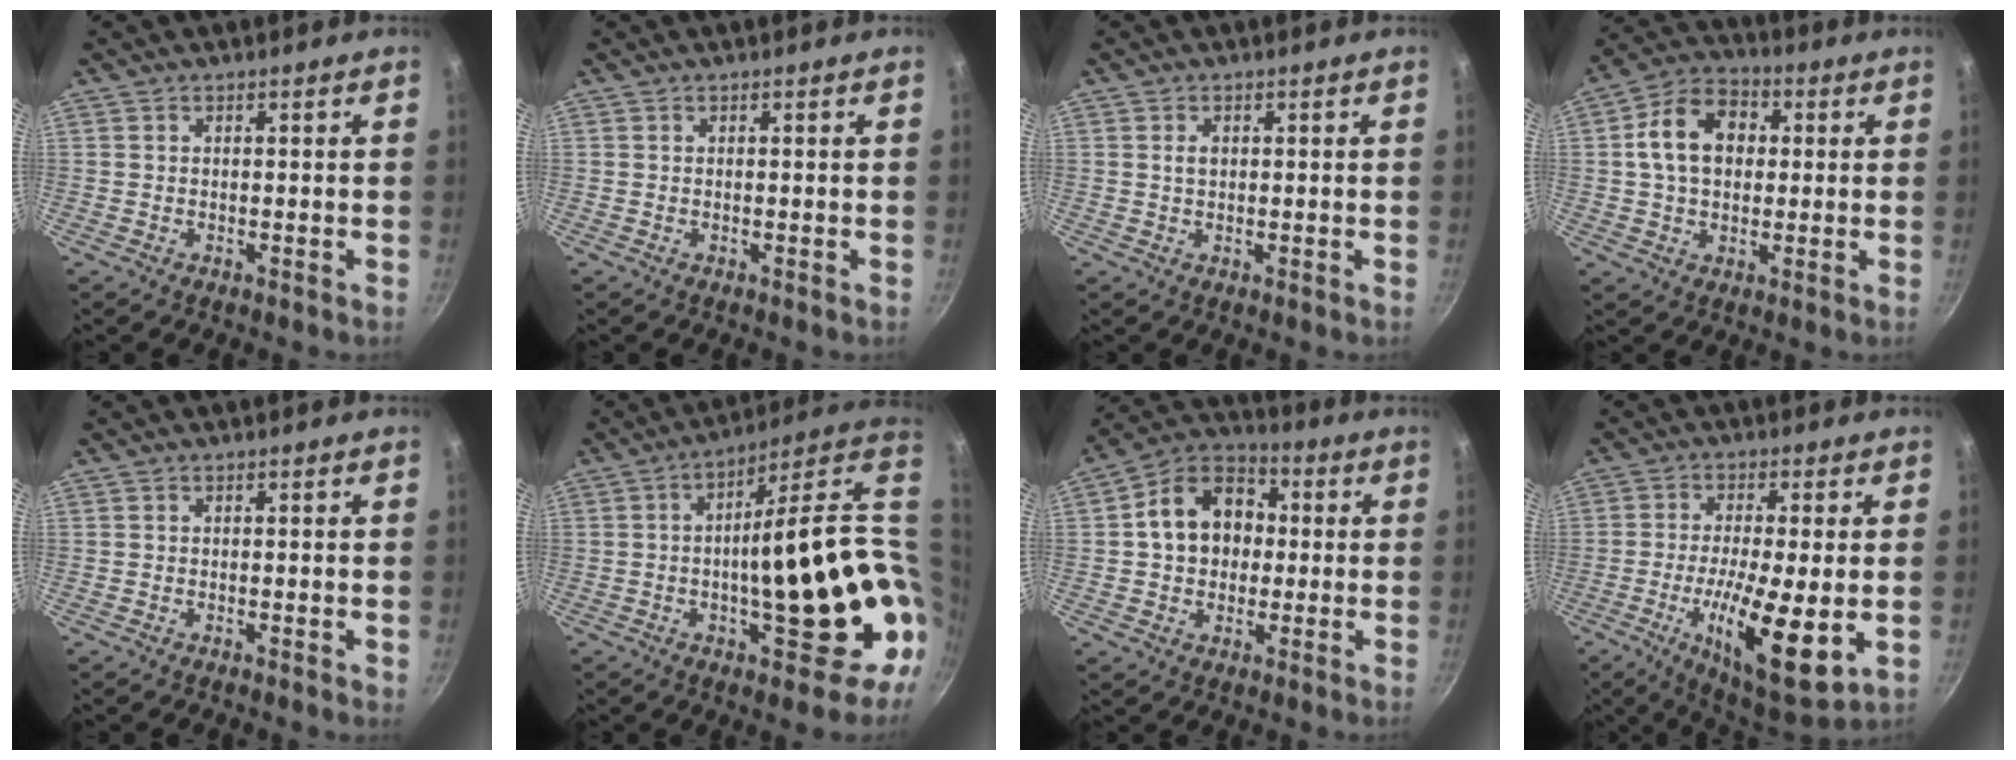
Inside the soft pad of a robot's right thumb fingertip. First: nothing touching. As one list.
[{"total": 0.0}, {"total": 1.6, "force": [0.3, 1.0, 1.1], "torque": [-0.018, 0.002, 0.006]}, {"total": 12.3, "force": [1.8, 8.9, 8.2], "torque": [-0.113, 0.020, 0.016]}, {"total": 0.8, "force": [-0.1, 0.2, 0.8], "torque": [-0.012, 0.000, -0.003]}, {"total": 24.6, "force": [-1.3, 8.0, 23.2], "torque": [-0.283, 0.007, -0.006]}, {"total": 13.8, "force": [1.2, 10.8, 8.5], "torque": [-0.106, 0.029, 0.002]}, {"total": 16.4, "force": [-3.4, 4.4, 15.4], "torque": [-0.253, -0.005, -0.053]}]